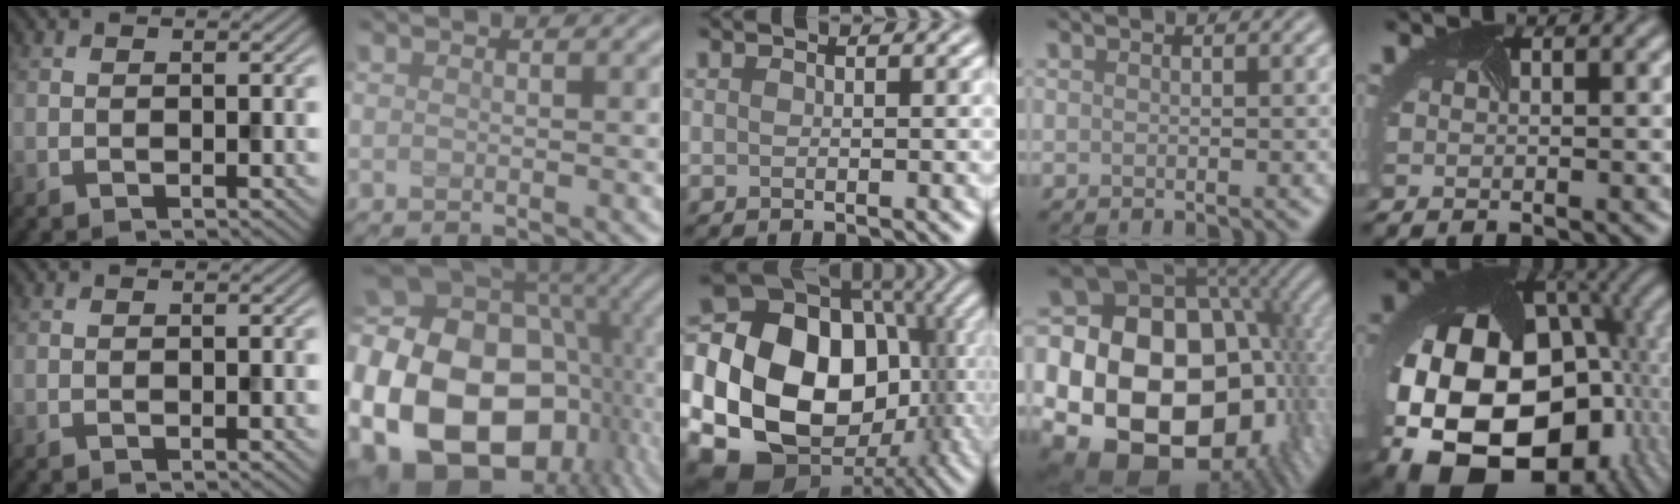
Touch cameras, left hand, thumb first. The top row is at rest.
{"index": {"total": 24.3, "force": [-3.7, 18.4, 15.4], "torque": [-0.308, -0.017, -0.081]}, "middle": {"total": 24.3, "force": [-2.0, 19.7, 14.0], "torque": [-0.253, -0.015, -0.076]}, "ring": {"total": 23.7, "force": [-2.8, 18.6, 14.4], "torque": [-0.261, 0.000, -0.070]}, "little": {"total": 22.2, "force": [-5.2, 15.7, 14.8], "torque": [-0.317, -0.045, -0.063]}}